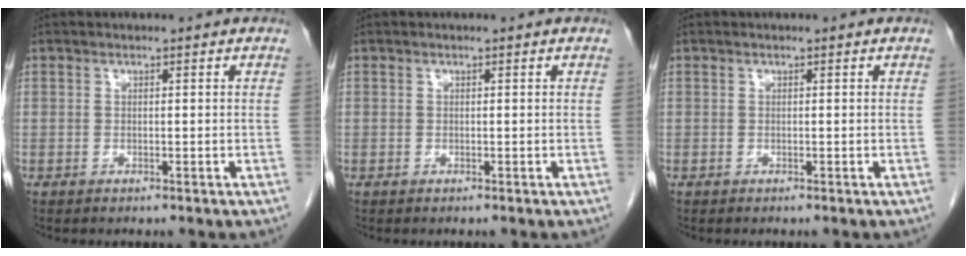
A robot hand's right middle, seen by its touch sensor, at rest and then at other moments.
{"total": 0.0}
{"total": 0.0}